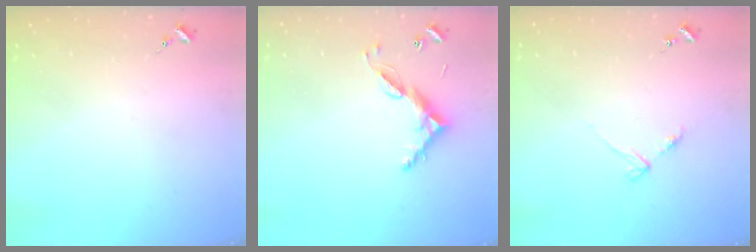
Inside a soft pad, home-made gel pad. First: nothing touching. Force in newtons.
{"total": 8.7, "press": 8.7, "slide": 0.5}
{"total": 3.6, "press": 3.5, "slide": 0.4}